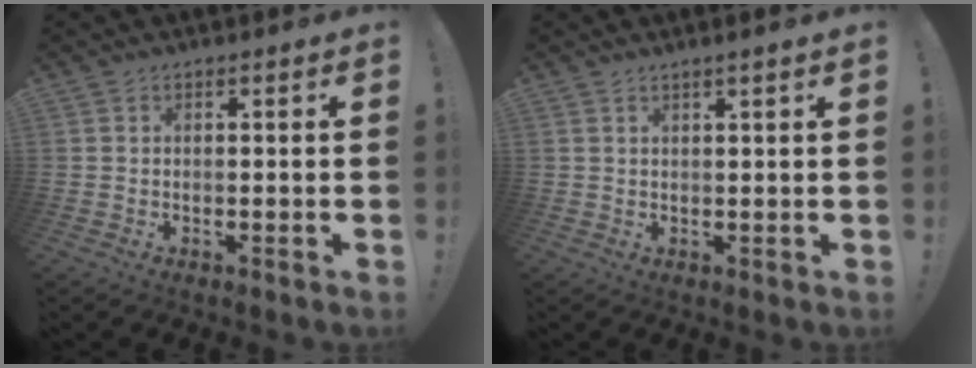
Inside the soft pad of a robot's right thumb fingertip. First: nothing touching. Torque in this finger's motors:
{"motor_torque": [-0.01, -0.03, -0.06, 0.06, 0.07]}